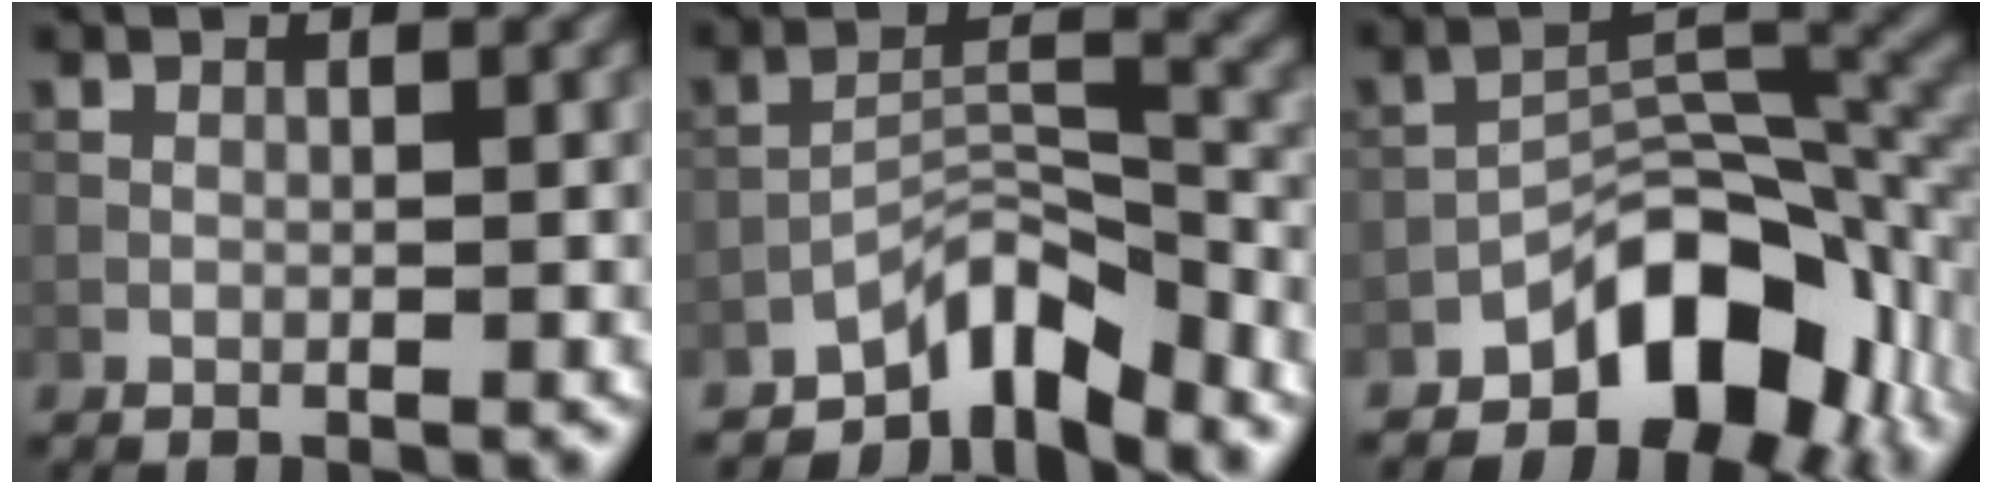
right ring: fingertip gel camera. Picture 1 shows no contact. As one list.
[{"total": 5.3, "force": [-4.5, 1.6, 2.4], "torque": [-0.024, 0.010, -0.086]}, {"total": 8.8, "force": [-5.1, 4.4, 5.7], "torque": [-0.065, 0.006, -0.086]}]